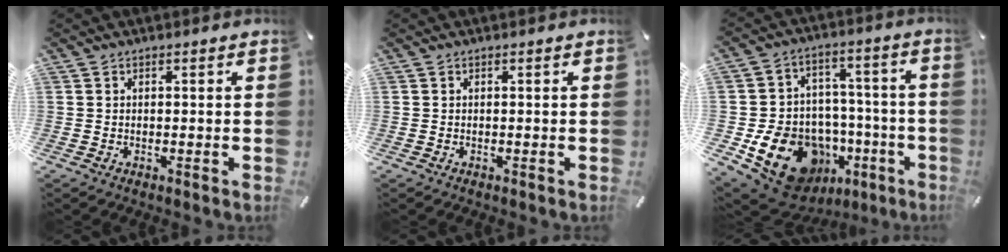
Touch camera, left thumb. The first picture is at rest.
{"total": 0.0}
{"total": 18.7, "force": [-7.5, 14.1, 9.8], "torque": [-0.140, 0.034, -0.107]}